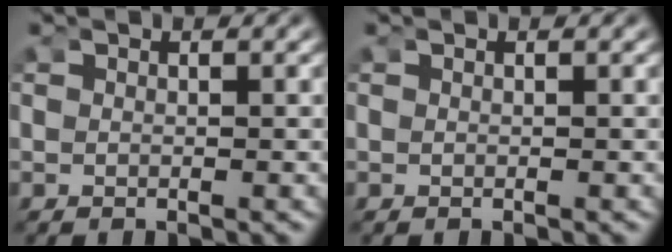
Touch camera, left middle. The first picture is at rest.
{"total": 0.0}